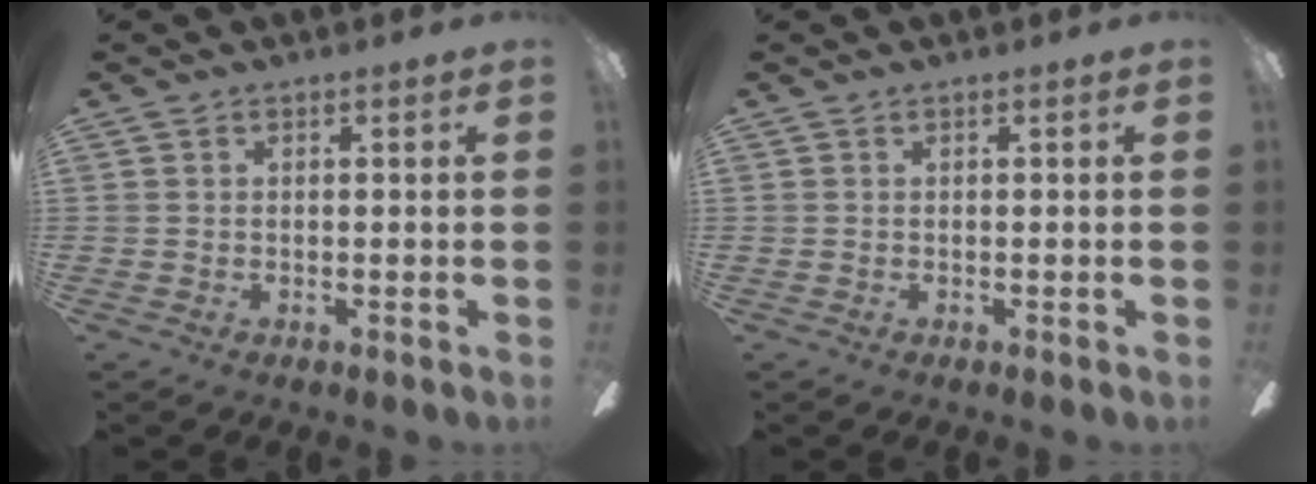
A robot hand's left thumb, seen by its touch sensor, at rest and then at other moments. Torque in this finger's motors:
{"motor_torque": [0.00, 0.00, 0.02, -0.02, 0.00]}